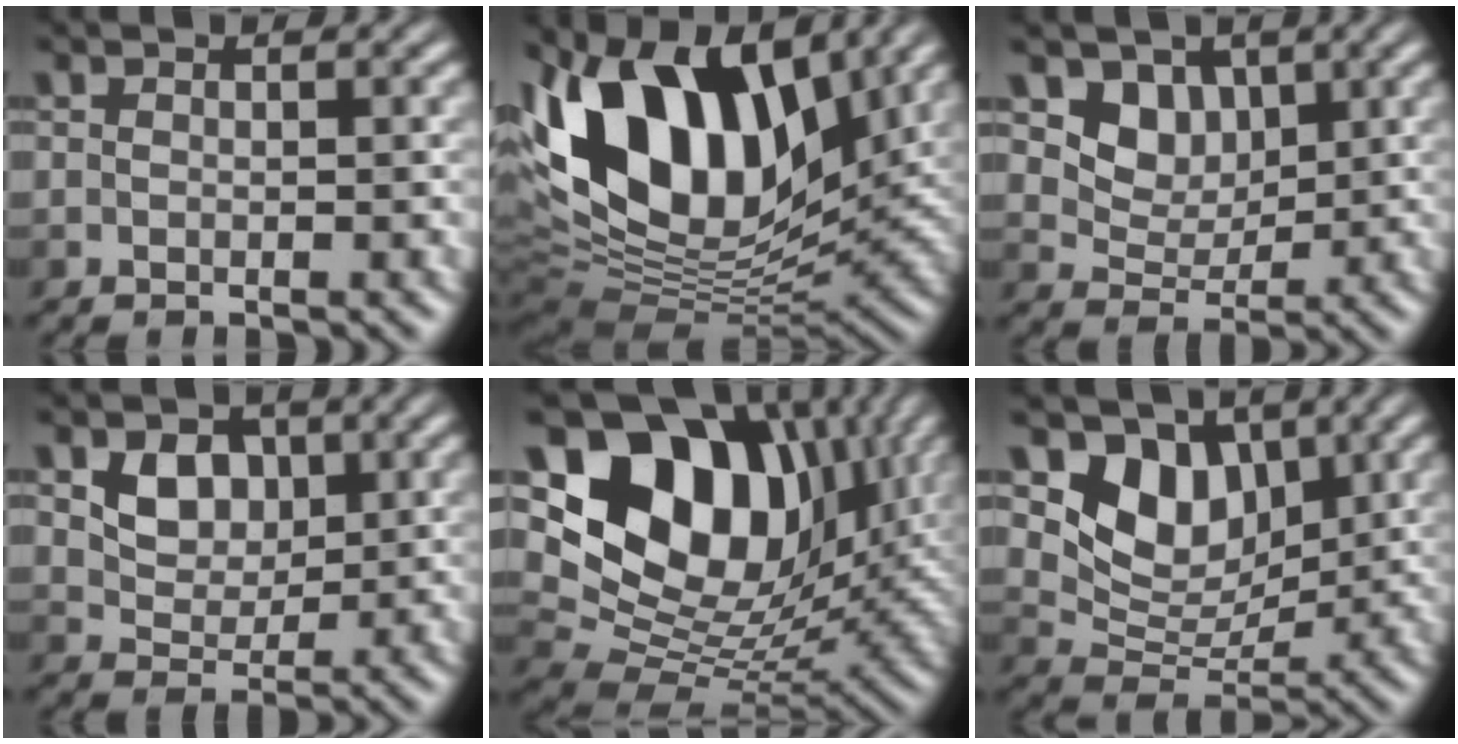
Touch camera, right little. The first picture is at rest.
{"total": 14.0, "force": [4.8, 8.5, 10.0], "torque": [-0.198, 0.039, 0.070]}
{"total": 4.0, "force": [1.9, 2.9, 1.9], "torque": [-0.041, -0.010, 0.031]}
{"total": 3.1, "force": [0.7, 2.5, 1.7], "torque": [-0.037, -0.005, 0.006]}
{"total": 15.7, "force": [6.2, 10.7, 9.6], "torque": [-0.181, 0.039, 0.116]}
{"total": 6.3, "force": [2.9, 4.5, 3.3], "torque": [-0.058, -0.010, 0.051]}